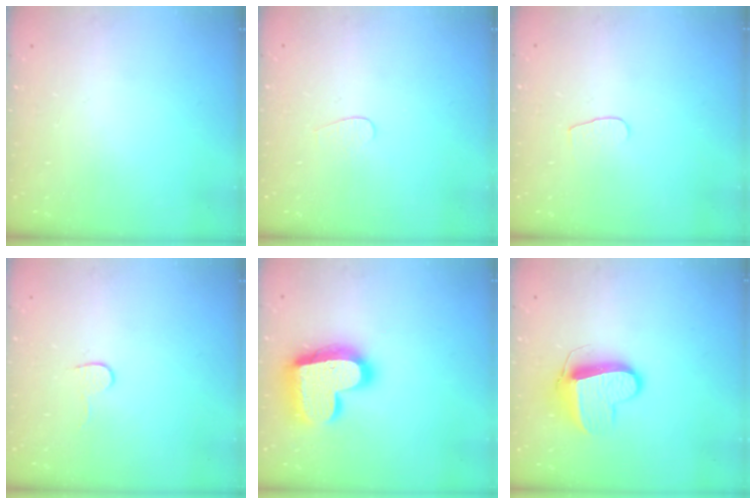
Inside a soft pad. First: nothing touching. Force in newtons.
{"total": 3.5, "press": 3.5, "slide": 0.3}
{"total": 4.2, "press": 4.2, "slide": 0.4}
{"total": 4.0, "press": 4.0, "slide": 0.4}
{"total": 21.7, "press": 21.6, "slide": 1.5}
{"total": 10.7, "press": 10.7, "slide": 0.5}